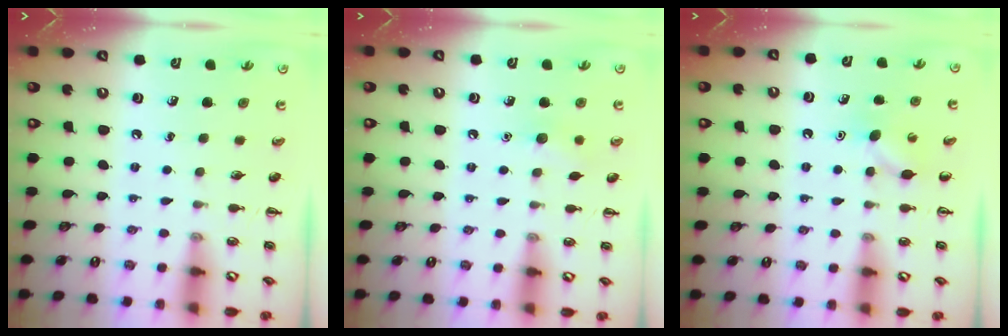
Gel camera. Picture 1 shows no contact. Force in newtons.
{"total": 6.1, "press": 5.9, "slide": 1.4}
{"total": 5.5, "press": 5.3, "slide": 1.3}